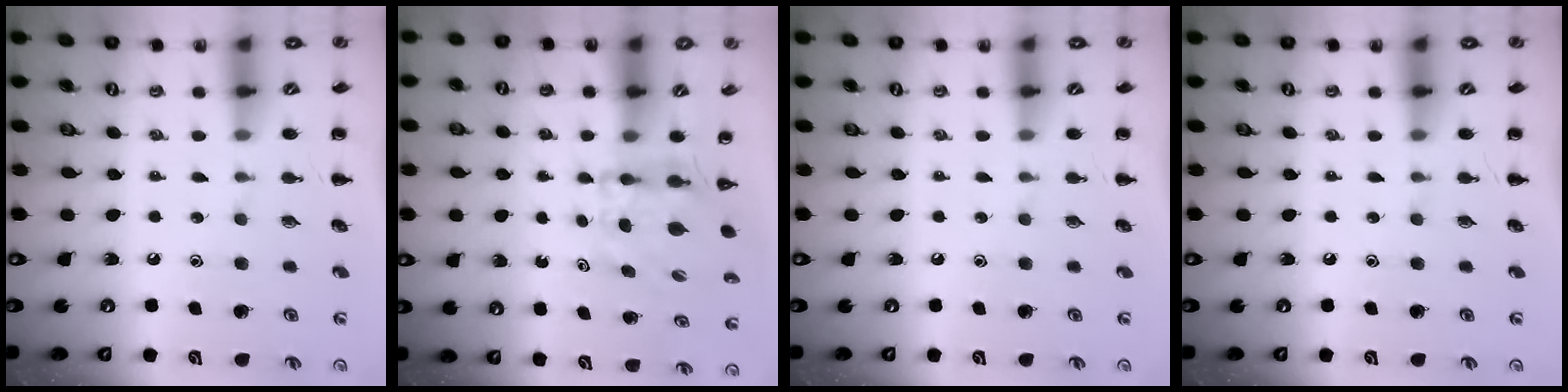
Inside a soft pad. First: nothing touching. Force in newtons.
{"total": 4.1, "press": 4.1, "slide": 0.0}
{"total": 0.0}
{"total": 0.0}